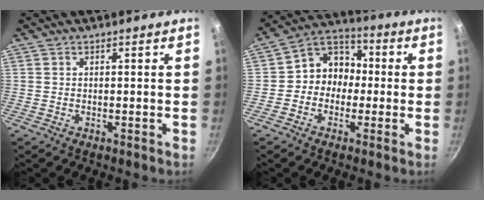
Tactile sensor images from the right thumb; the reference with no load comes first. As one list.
[{"total": 8.9, "force": [-1.0, 7.9, 4.1], "torque": [-0.017, 0.036, -0.037]}]